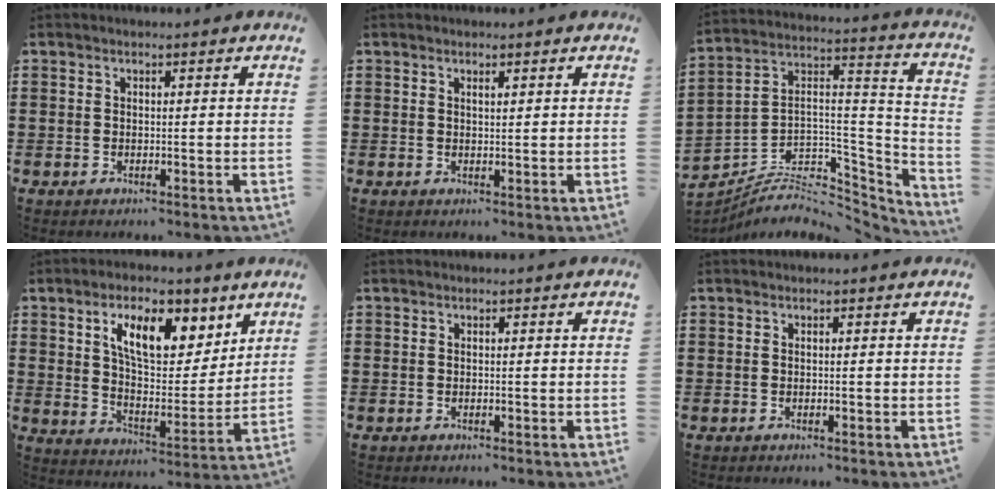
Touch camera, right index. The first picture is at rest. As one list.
[{"total": 0.7, "force": [0.4, 0.2, 0.5], "torque": [-0.011, 0.001, 0.007]}, {"total": 6.3, "force": [-4.4, 3.6, 2.7], "torque": [-0.060, -0.006, -0.082]}, {"total": 11.1, "force": [6.6, 4.9, 7.4], "torque": [-0.137, -0.014, 0.112]}, {"total": 0.0}, {"total": 0.0}]